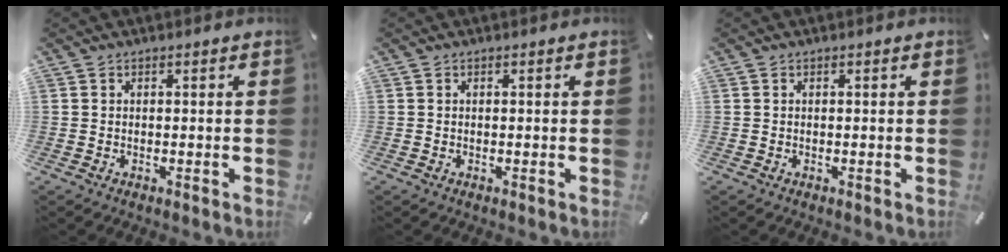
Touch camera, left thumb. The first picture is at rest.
{"total": 0.0}
{"total": 0.0}